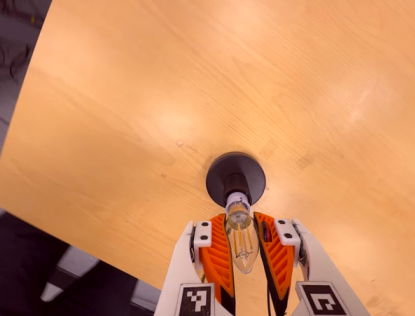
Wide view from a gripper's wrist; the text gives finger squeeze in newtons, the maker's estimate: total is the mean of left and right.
{"total": 23.0, "left": 22.3, "right": 23.7}